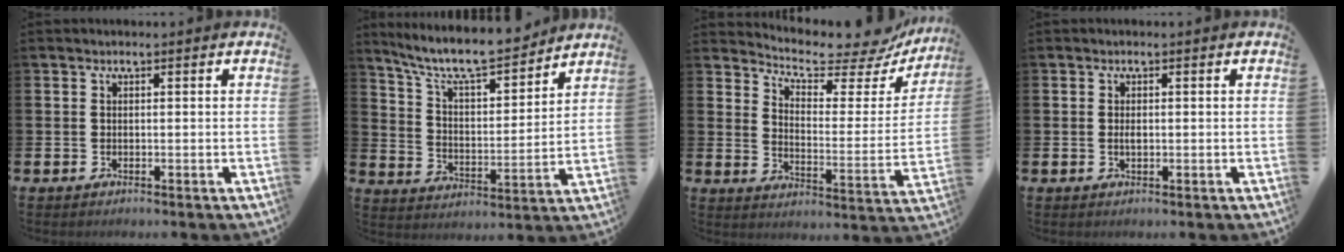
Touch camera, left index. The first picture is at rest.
{"total": 9.4, "force": [8.7, 1.6, 3.3], "torque": [-0.094, -0.062, 0.150]}
{"total": 7.0, "force": [6.5, 2.0, 1.9], "torque": [-0.039, -0.064, 0.102]}
{"total": 0.9, "force": [0.0, 0.4, 0.8], "torque": [-0.014, 0.002, -0.002]}